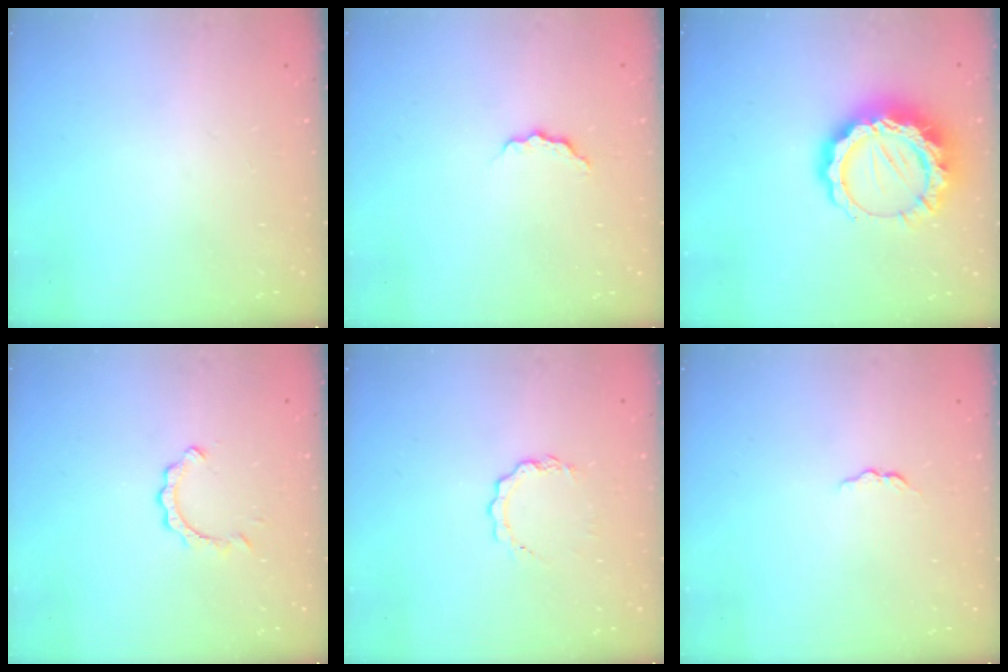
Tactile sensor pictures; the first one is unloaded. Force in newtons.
{"total": 4.1, "press": 4.1, "slide": 0.4}
{"total": 16.3, "press": 16.3, "slide": 1.3}
{"total": 2.7, "press": 2.7, "slide": 0.2}
{"total": 5.8, "press": 5.8, "slide": 0.5}
{"total": 3.8, "press": 3.8, "slide": 0.5}